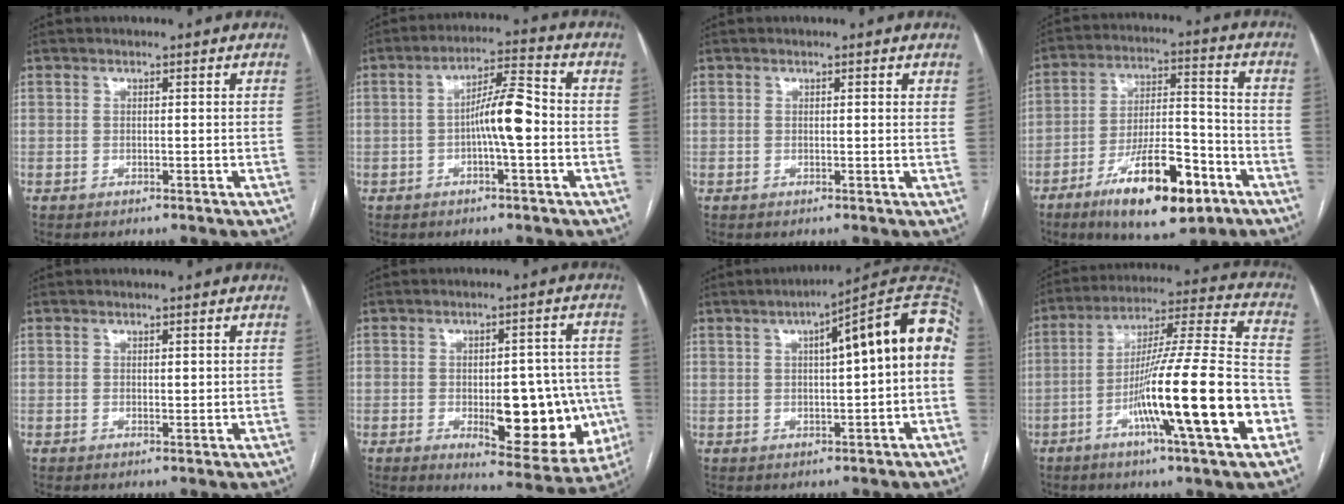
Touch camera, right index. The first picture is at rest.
{"total": 7.5, "force": [-1.2, 0.9, 7.3], "torque": [-0.128, 0.019, -0.022]}
{"total": 0.9, "force": [0.5, 0.1, 0.7], "torque": [-0.010, 0.001, 0.004]}
{"total": 16.2, "force": [-8.9, 4.5, 12.8], "torque": [-0.216, 0.002, -0.141]}
{"total": 0.8, "force": [0.2, 0.4, 0.7], "torque": [-0.008, -0.001, 0.005]}
{"total": 14.8, "force": [-3.1, 5.8, 13.3], "torque": [-0.153, 0.007, -0.025]}
{"total": 13.7, "force": [2.5, 1.3, 13.4], "torque": [-0.183, 0.041, 0.028]}
{"total": 21.3, "force": [-7.3, 0.2, 20.1], "torque": [-0.314, -0.011, -0.123]}